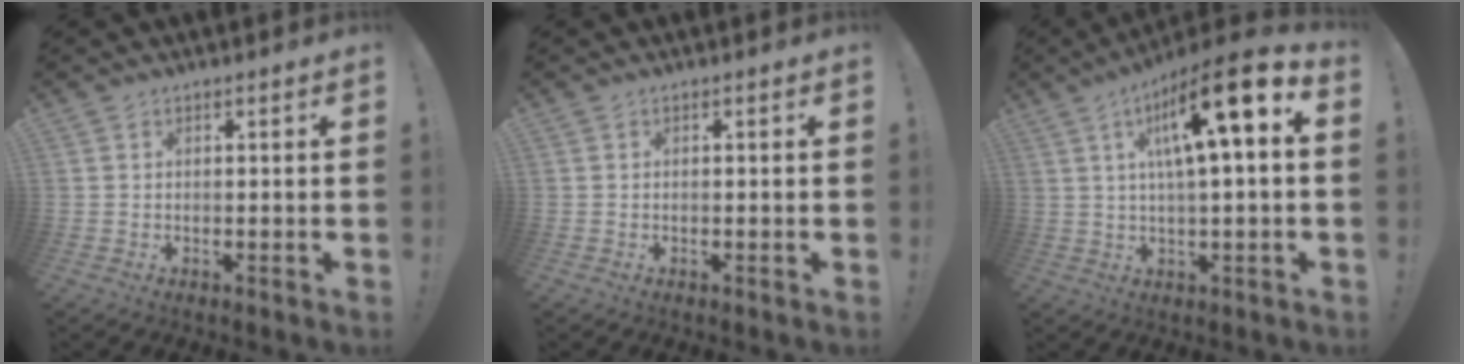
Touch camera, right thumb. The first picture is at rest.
{"total": 0.0}
{"total": 15.8, "force": [5.3, 2.2, 14.7], "torque": [-0.230, -0.030, 0.069]}